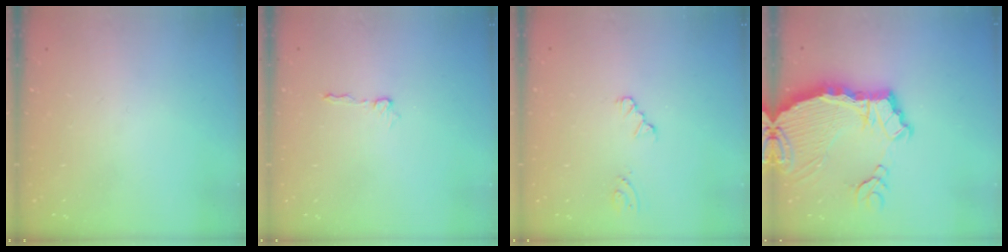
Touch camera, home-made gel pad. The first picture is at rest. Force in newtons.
{"total": 4.3, "press": 4.3, "slide": 0.3}
{"total": 1.7, "press": 1.7, "slide": 0.3}
{"total": 11.6, "press": 11.5, "slide": 1.4}